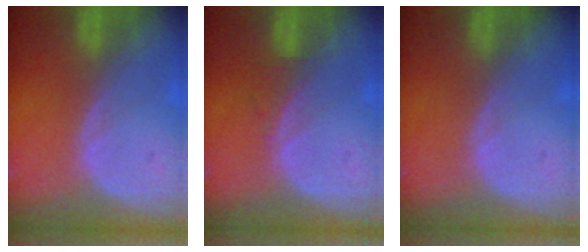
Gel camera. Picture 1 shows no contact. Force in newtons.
{"total": 1.2, "press": 1.2, "slide": 0.1}
{"total": 0.0}